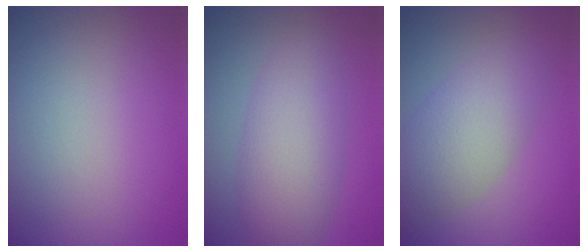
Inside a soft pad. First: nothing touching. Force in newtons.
{"total": 5.9, "press": 5.9, "slide": 0.1}
{"total": 5.4, "press": 5.3, "slide": 0.2}